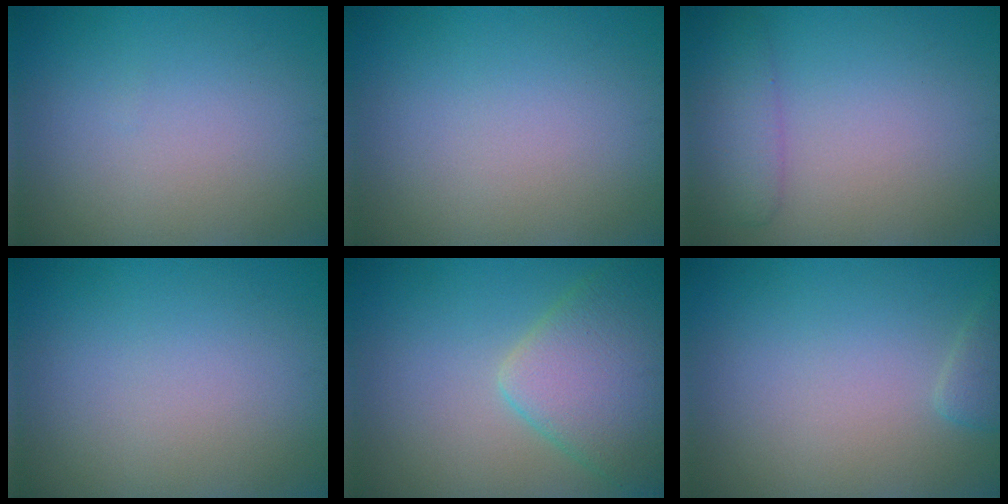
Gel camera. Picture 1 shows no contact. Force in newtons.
{"total": 0.0}
{"total": 2.3, "press": 2.3, "slide": 0.1}
{"total": 0.0}
{"total": 6.7, "press": 6.7, "slide": 0.3}
{"total": 1.3, "press": 1.3, "slide": 0.1}